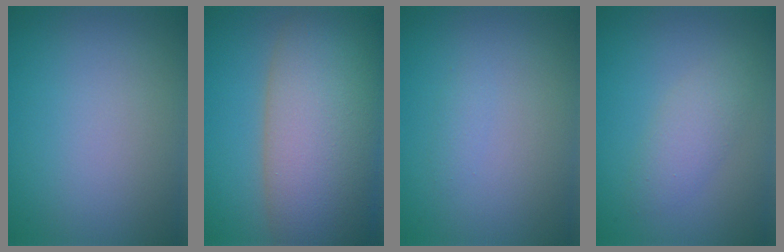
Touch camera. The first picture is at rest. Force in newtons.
{"total": 13.7, "press": 13.7, "slide": 0.9}
{"total": 0.6, "press": 0.6, "slide": 0.0}
{"total": 2.4, "press": 2.4, "slide": 0.1}